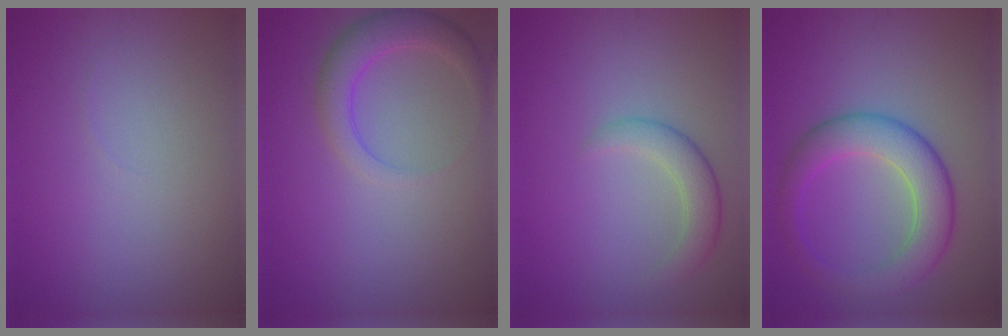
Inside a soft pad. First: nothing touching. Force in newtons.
{"total": 3.4, "press": 3.4, "slide": 0.3}
{"total": 2.9, "press": 2.9, "slide": 0.2}
{"total": 5.9, "press": 5.9, "slide": 0.2}